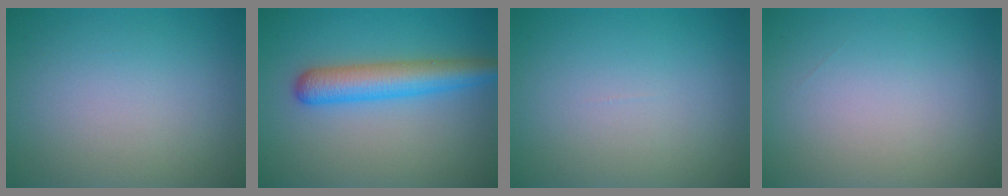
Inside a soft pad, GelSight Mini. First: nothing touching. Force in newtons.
{"total": 4.8, "press": 4.8, "slide": 0.2}
{"total": 0.0}
{"total": 0.0}